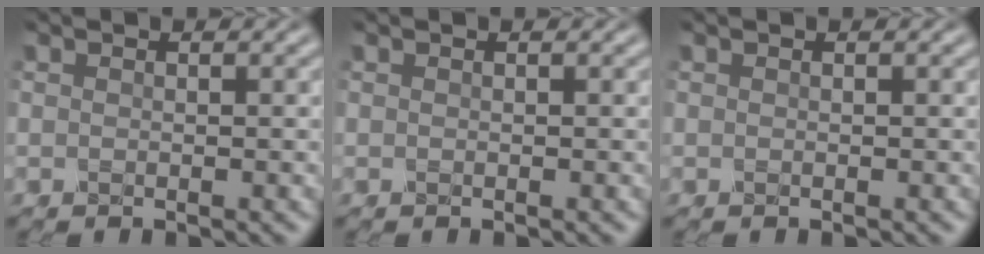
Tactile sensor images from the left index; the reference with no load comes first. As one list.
[{"total": 0.0}, {"total": 0.0}]